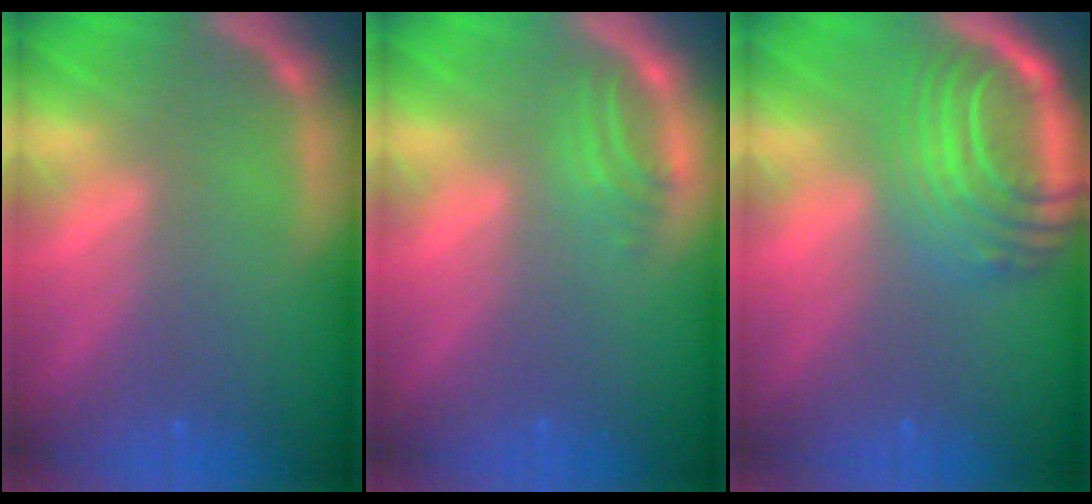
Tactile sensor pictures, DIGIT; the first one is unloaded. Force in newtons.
{"total": 2.0}
{"total": 9.0}